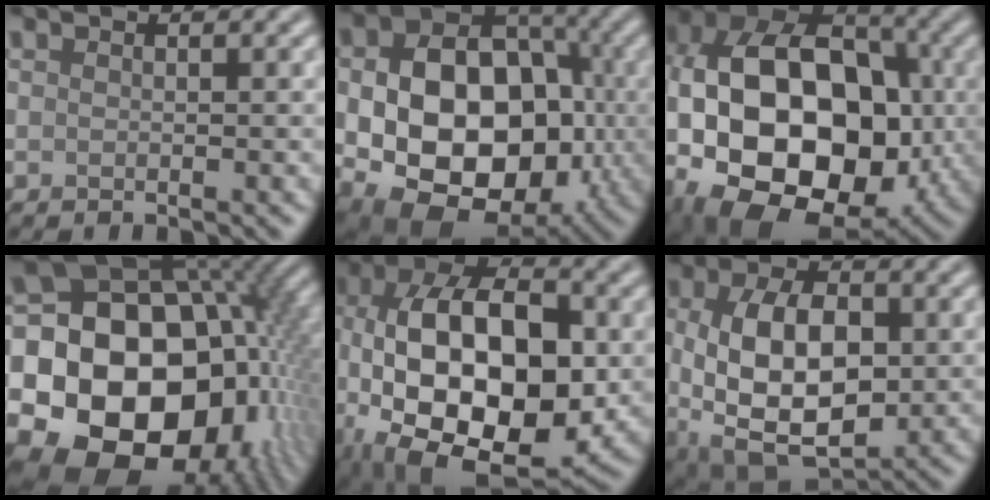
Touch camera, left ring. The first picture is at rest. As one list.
[{"total": 15.9, "force": [-2.2, 11.4, 10.9], "torque": [-0.138, -0.021, -0.036]}, {"total": 18.1, "force": [-3.5, 12.1, 13.0], "torque": [-0.224, 0.002, -0.061]}, {"total": 21.8, "force": [-3.3, 16.8, 13.6], "torque": [-0.229, -0.017, -0.058]}, {"total": 16.8, "force": [-2.0, 9.2, 13.9], "torque": [-0.217, -0.006, -0.031]}, {"total": 11.1, "force": [-0.4, 6.6, 8.9], "torque": [-0.174, -0.009, -0.003]}]